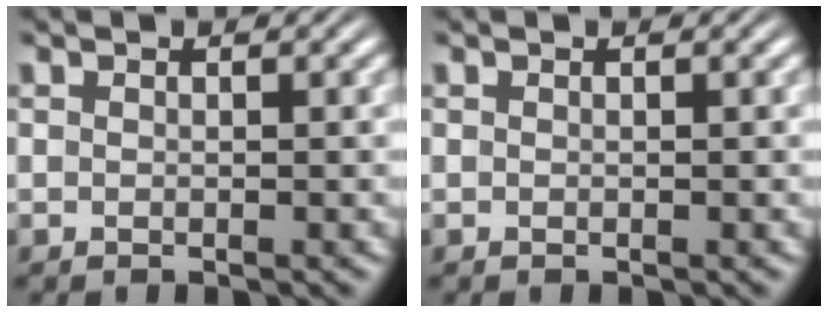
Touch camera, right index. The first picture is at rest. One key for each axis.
{"total": 0.0}